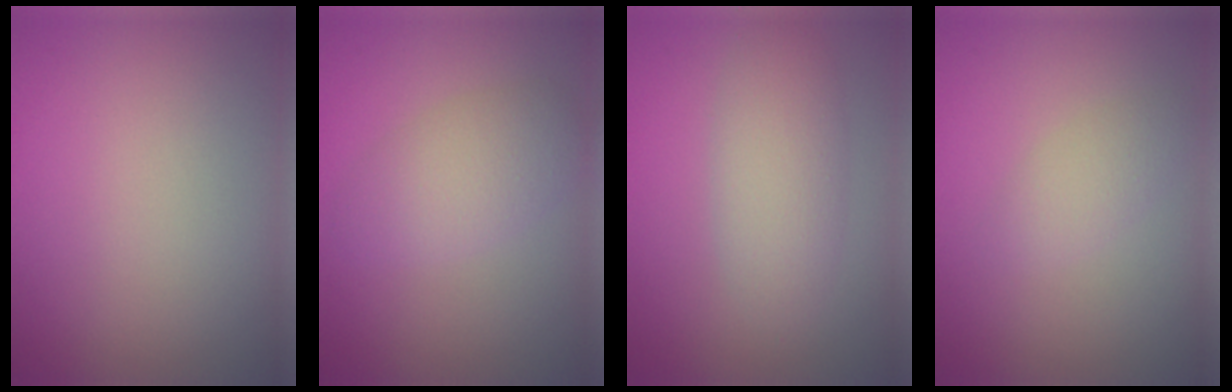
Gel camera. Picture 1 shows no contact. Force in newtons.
{"total": 3.7, "press": 3.7, "slide": 0.3}
{"total": 3.9, "press": 3.9, "slide": 0.0}
{"total": 1.8, "press": 1.8, "slide": 0.0}